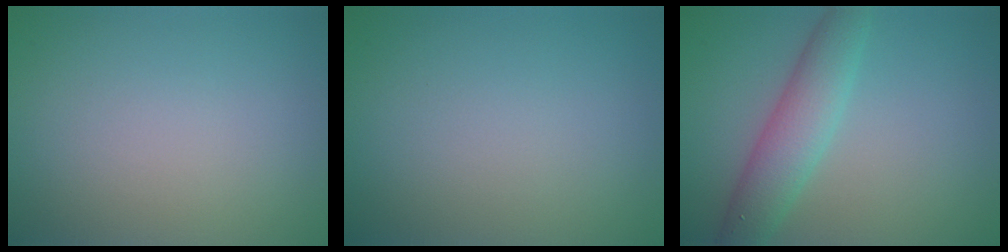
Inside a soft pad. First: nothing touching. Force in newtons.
{"total": 0.0}
{"total": 4.3, "press": 4.3, "slide": 0.2}